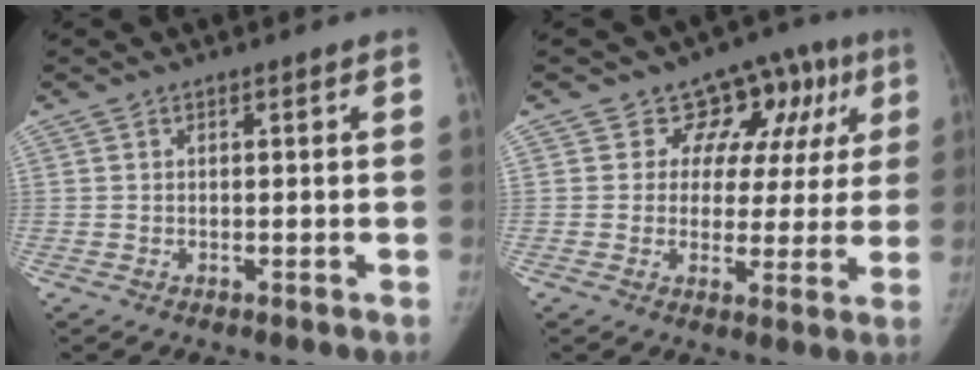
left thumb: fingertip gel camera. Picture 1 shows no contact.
{"total": 11.0, "force": [5.3, 8.6, 4.4], "torque": [0.010, -0.004, 0.059]}